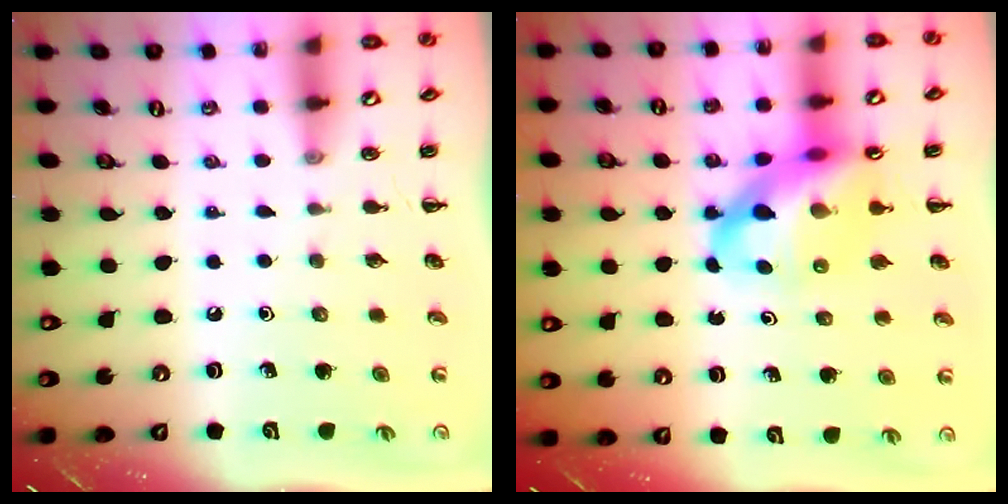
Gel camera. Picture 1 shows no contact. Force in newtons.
{"total": 13.8, "press": 13.3, "slide": 3.5}